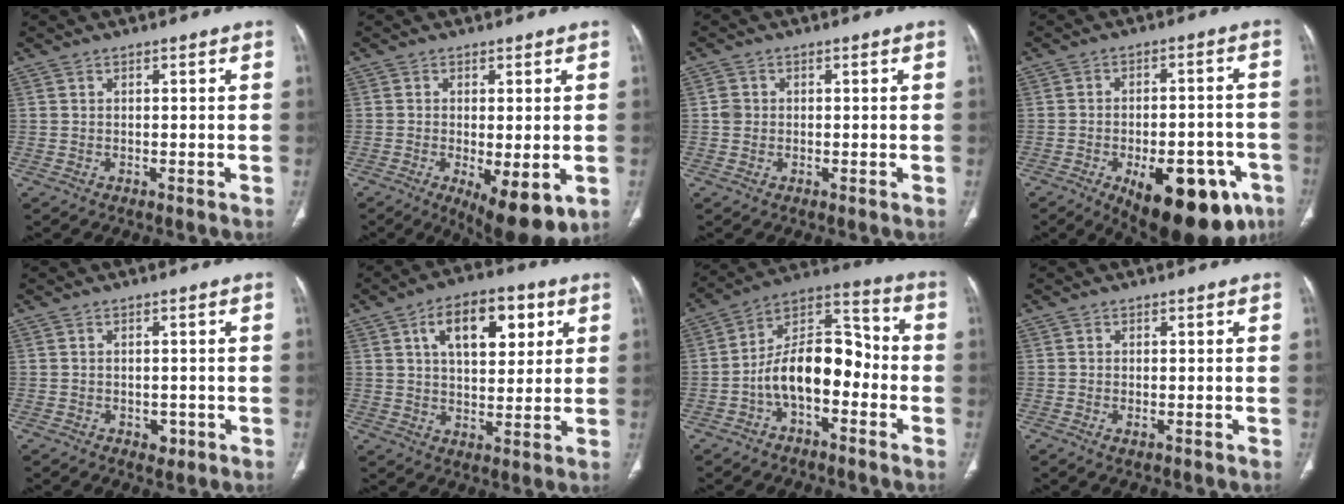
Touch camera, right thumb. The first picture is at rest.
{"total": 10.1, "force": [-3.0, 3.5, 9.0], "torque": [-0.132, -0.022, -0.036]}
{"total": 1.9, "force": [0.1, 1.7, 0.8], "torque": [-0.009, 0.005, 0.001]}
{"total": 20.9, "force": [-9.6, 9.7, 15.9], "torque": [-0.156, 0.031, -0.118]}
{"total": 2.0, "force": [-0.7, 1.5, 1.1], "torque": [-0.008, 0.002, -0.004]}
{"total": 13.5, "force": [5.2, 7.2, 10.2], "torque": [-0.124, -0.008, 0.083]}
{"total": 14.6, "force": [-3.7, 8.1, 11.5], "torque": [-0.171, 0.061, -0.072]}
{"total": 1.1, "force": [-0.4, 0.4, 1.0], "torque": [-0.020, -0.004, -0.006]}